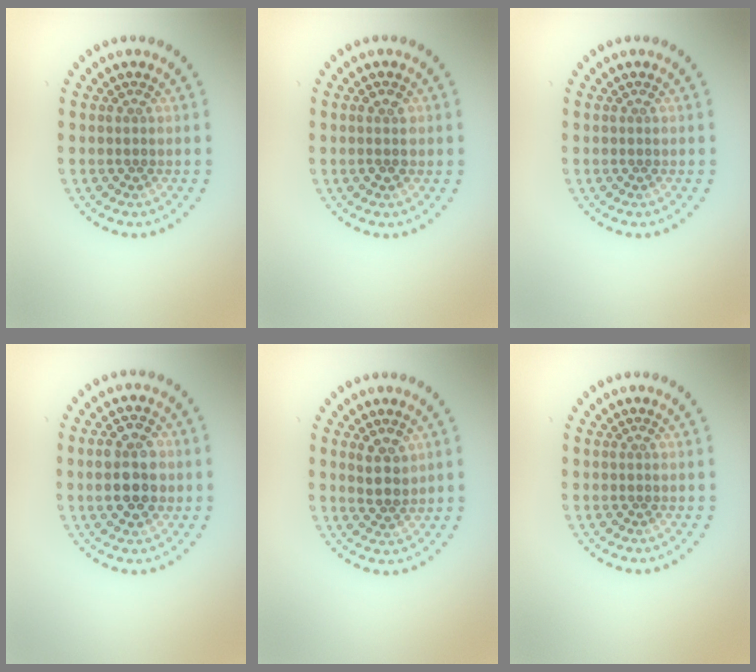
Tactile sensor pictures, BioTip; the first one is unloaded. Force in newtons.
{"total": 1.5, "press": 1.5, "slide": 0.3}
{"total": 0.0}
{"total": 4.1, "press": 4.1, "slide": 0.2}
{"total": 2.2, "press": 2.0, "slide": 1.0}
{"total": 0.0}